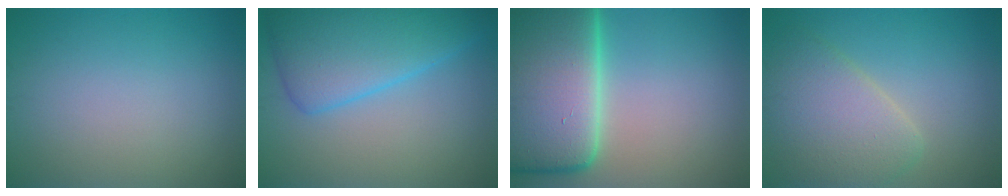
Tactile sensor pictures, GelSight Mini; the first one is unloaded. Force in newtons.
{"total": 7.5, "press": 7.5, "slide": 0.3}
{"total": 19.1, "press": 19.1, "slide": 1.9}
{"total": 5.5, "press": 5.5, "slide": 0.3}